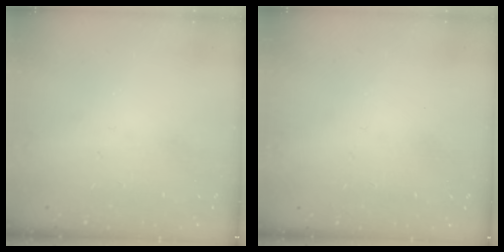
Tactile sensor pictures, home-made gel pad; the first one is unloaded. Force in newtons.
{"total": 1.6, "press": 1.6, "slide": 0.1}